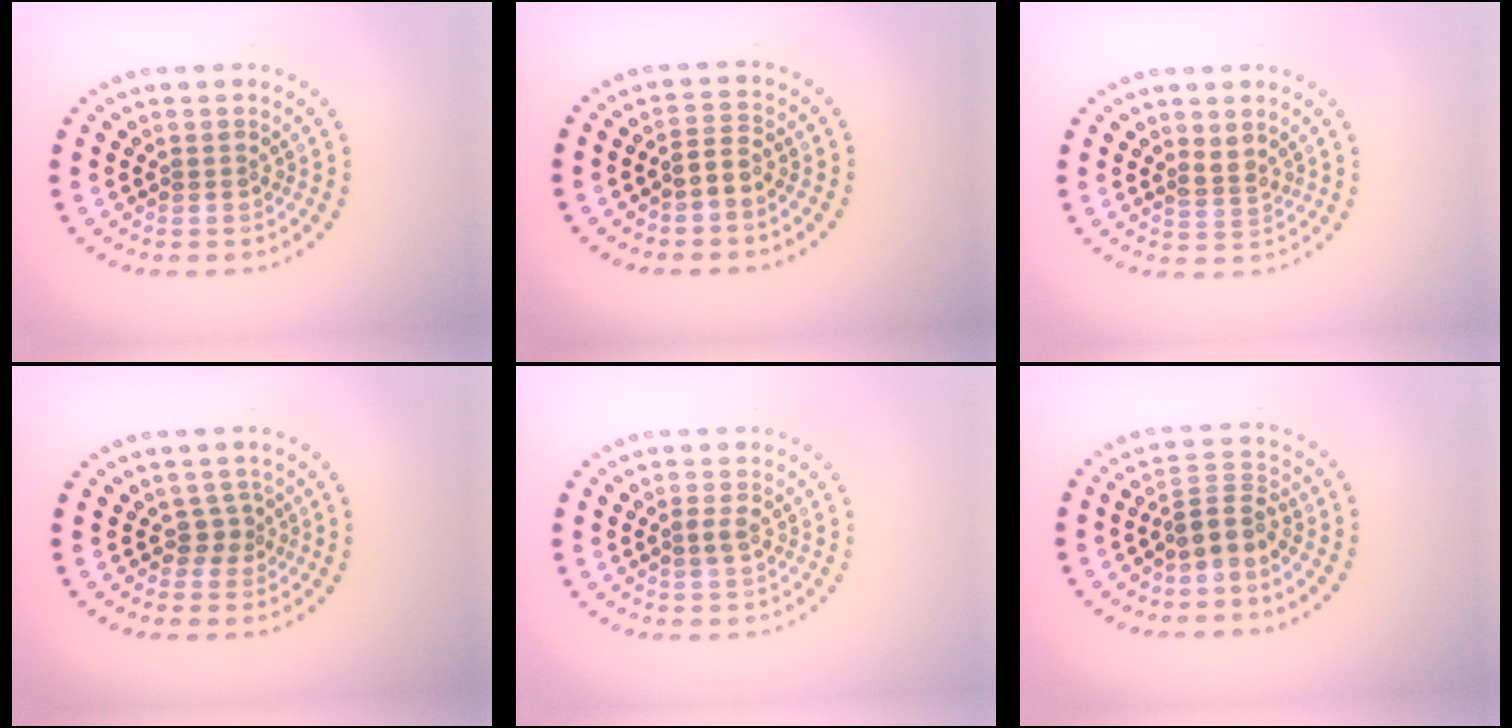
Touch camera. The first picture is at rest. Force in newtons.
{"total": 1.7, "press": 1.4, "slide": 1.0}
{"total": 1.8, "press": 1.4, "slide": 1.2}
{"total": 1.7, "press": 1.1, "slide": 1.2}
{"total": 1.1, "press": 1.1, "slide": 0.2}
{"total": 2.8, "press": 2.1, "slide": 1.8}